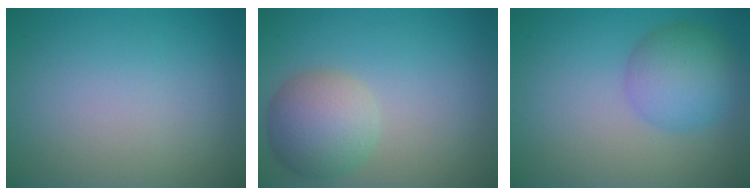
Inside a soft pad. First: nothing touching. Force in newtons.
{"total": 4.7, "press": 4.7, "slide": 0.1}
{"total": 4.7, "press": 4.7, "slide": 0.0}